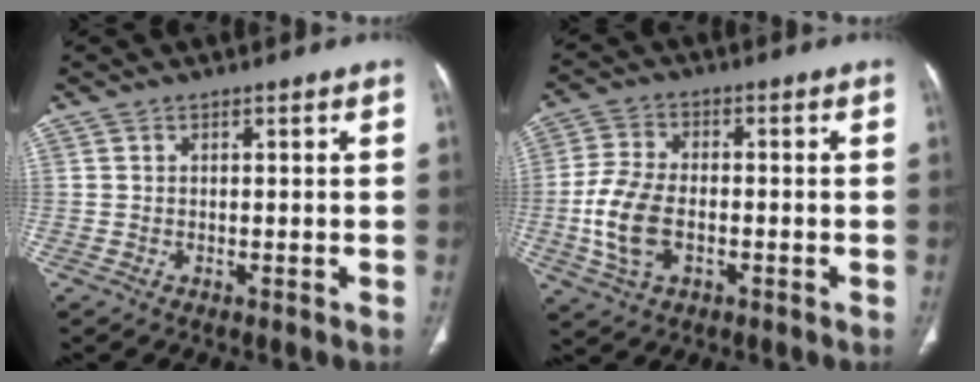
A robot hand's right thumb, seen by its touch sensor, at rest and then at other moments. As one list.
[{"total": 10.2, "force": [-2.1, 6.2, 7.8], "torque": [-0.166, 0.012, -0.040]}]